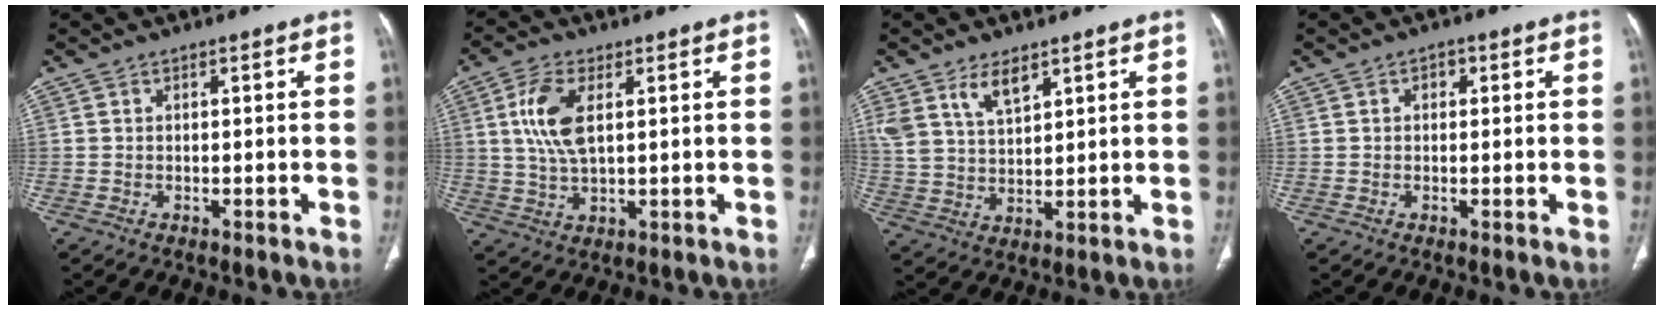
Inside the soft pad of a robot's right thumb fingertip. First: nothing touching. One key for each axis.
{"total": 8.7, "fx": 2.2, "fy": 4.0, "fz": 7.4, "tx": -0.161, "ty": -0.004, "tz": 0.045}
{"total": 7.2, "fx": 4.7, "fy": 3.3, "fz": 4.4, "tx": -0.077, "ty": -0.023, "tz": 0.099}
{"total": 1.4, "fx": 0.3, "fy": 1.0, "fz": 0.8, "tx": -0.003, "ty": 0.004, "tz": 0.000}